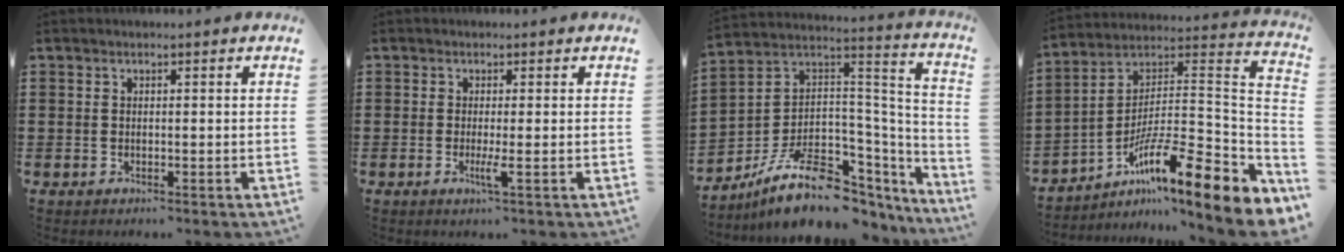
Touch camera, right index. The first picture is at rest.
{"total": 2.3, "force": [-0.7, -0.1, 2.2], "torque": [-0.037, -0.008, -0.012]}
{"total": 14.0, "force": [-7.7, 7.4, 9.2], "torque": [-0.182, 0.025, -0.122]}
{"total": 12.7, "force": [-7.6, 1.5, 10.1], "torque": [-0.140, -0.026, -0.146]}